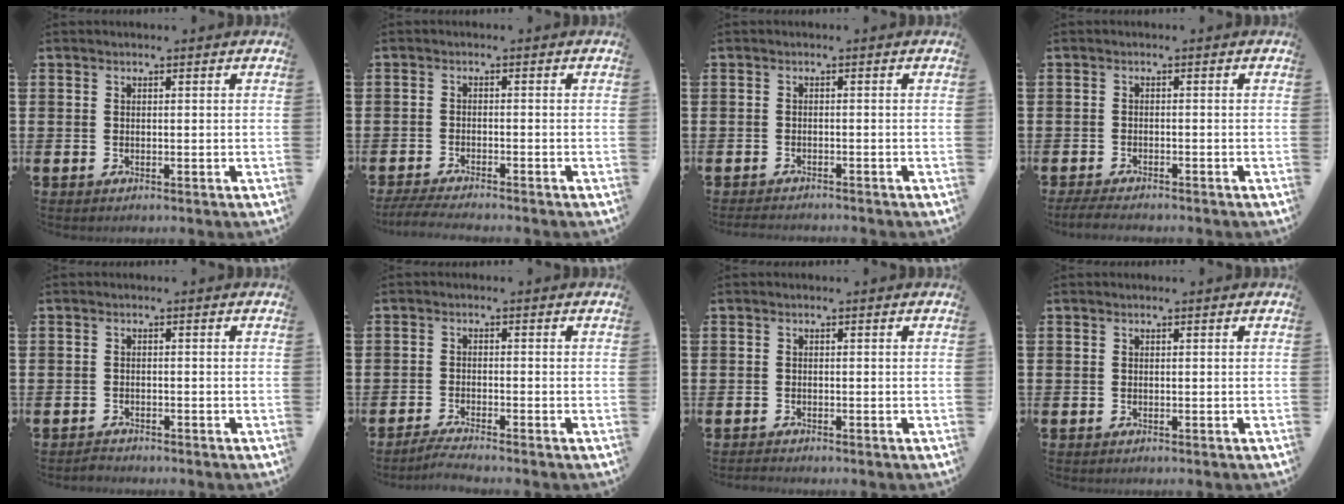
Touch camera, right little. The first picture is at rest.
{"total": 2.2, "force": [-2.0, -0.1, 0.9], "torque": [-0.013, 0.002, -0.038]}
{"total": 0.9, "force": [-0.9, 0.1, 0.1], "torque": [-0.005, 0.001, -0.018]}
{"total": 1.6, "force": [-1.4, 0.2, 0.6], "torque": [-0.013, 0.003, -0.029]}
{"total": 1.0, "force": [-0.9, 0.2, 0.0], "torque": [-0.004, -0.001, -0.020]}
{"total": 1.9, "force": [-1.7, -0.1, 0.9], "torque": [-0.014, 0.003, -0.032]}
{"total": 0.5, "force": [-0.5, 0.0, 0.1], "torque": [-0.002, -0.003, -0.011]}
{"total": 0.0}